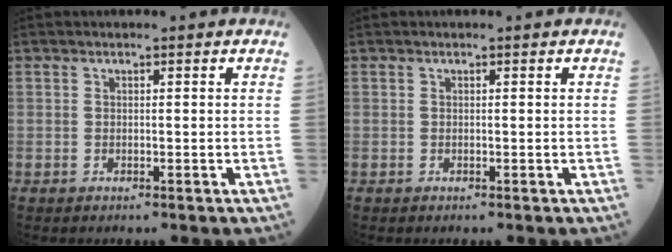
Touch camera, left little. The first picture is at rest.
{"total": 0.0}